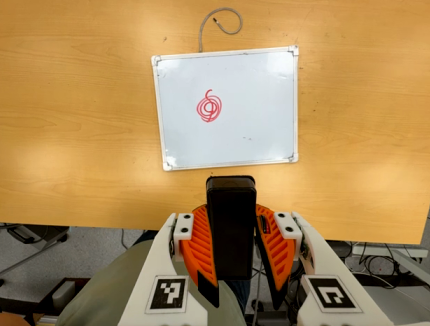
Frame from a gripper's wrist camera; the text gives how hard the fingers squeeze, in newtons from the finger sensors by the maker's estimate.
{"total": 11.7, "left": 9.2, "right": 14.1}